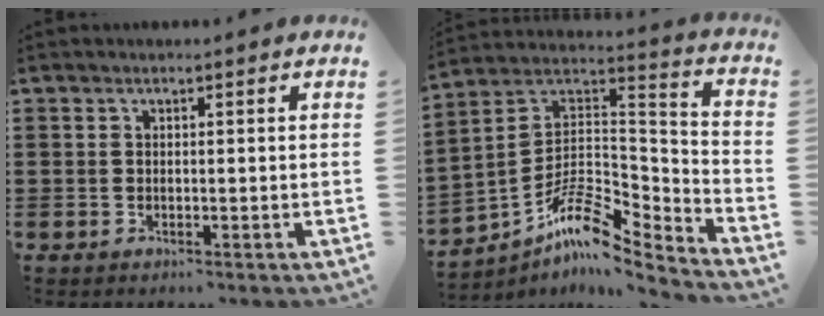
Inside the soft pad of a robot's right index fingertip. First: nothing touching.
{"total": 8.6, "force": [-5.8, 3.1, 5.6], "torque": [-0.125, -0.014, -0.118]}